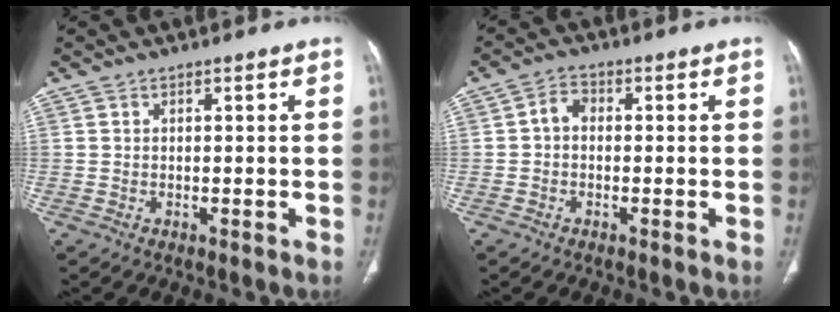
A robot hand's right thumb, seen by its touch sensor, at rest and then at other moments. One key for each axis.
{"total": 3.1, "fx": -0.2, "fy": 2.3, "fz": 2.0, "tx": -0.028, "ty": 0.012, "tz": -0.013}